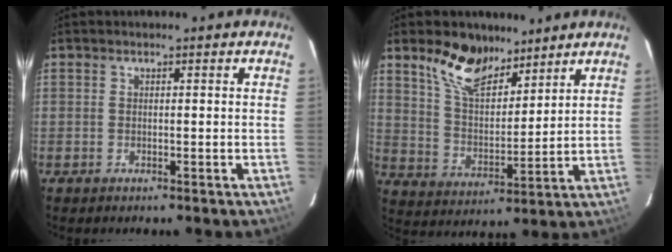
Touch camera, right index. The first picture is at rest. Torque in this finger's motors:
{"motor_torque": [0.58, 0.58, 0.26, 0.08]}